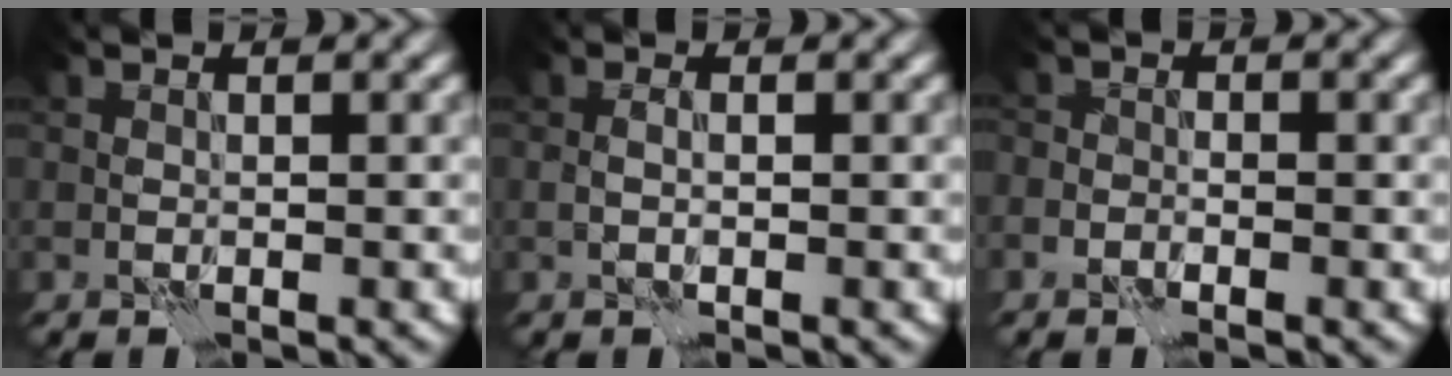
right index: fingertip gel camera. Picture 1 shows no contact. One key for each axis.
{"total": 0.7, "fx": -0.2, "fy": 0.1, "fz": 0.7, "tx": -0.014, "ty": 0.003, "tz": -0.006}
{"total": 1.6, "fx": -1.0, "fy": 0.9, "fz": 0.9, "tx": 0.001, "ty": 0.004, "tz": -0.018}